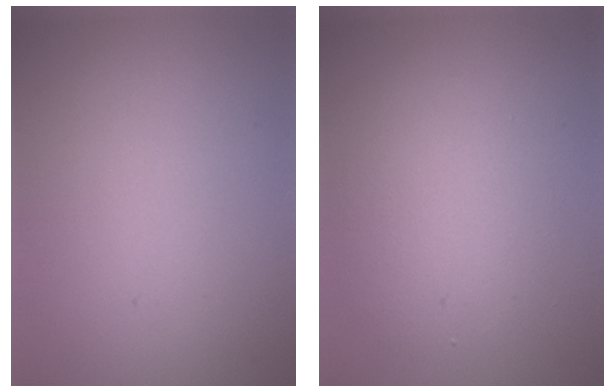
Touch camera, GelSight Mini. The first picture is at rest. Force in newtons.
{"total": 3.9, "press": 3.9, "slide": 0.0}